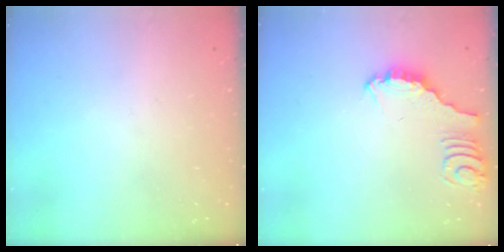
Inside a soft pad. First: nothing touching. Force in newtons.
{"total": 3.0, "press": 3.0, "slide": 0.2}